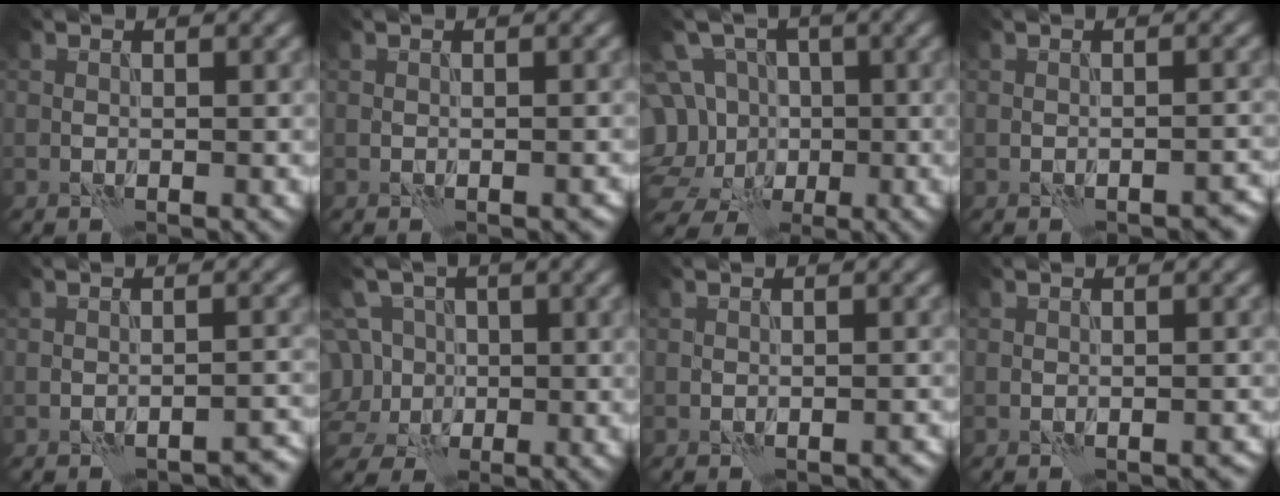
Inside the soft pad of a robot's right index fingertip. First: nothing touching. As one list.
[{"total": 0.6, "force": [-0.4, 0.3, 0.3], "torque": [-0.008, -0.001, -0.004]}, {"total": 11.2, "force": [-0.4, 10.0, 5.1], "torque": [-0.111, 0.026, -0.036]}, {"total": 1.5, "force": [-1.3, 0.4, 0.6], "torque": [-0.007, 0.005, -0.016]}, {"total": 2.0, "force": [-1.8, 0.4, 0.8], "torque": [-0.009, 0.006, -0.024]}, {"total": 7.8, "force": [0.5, 6.9, 3.5], "torque": [-0.067, 0.034, -0.033]}, {"total": 0.7, "force": [-0.7, 0.2, 0.2], "torque": [-0.006, 0.001, -0.010]}, {"total": 0.7, "force": [-0.6, 0.2, 0.3], "torque": [-0.006, 0.001, -0.008]}]